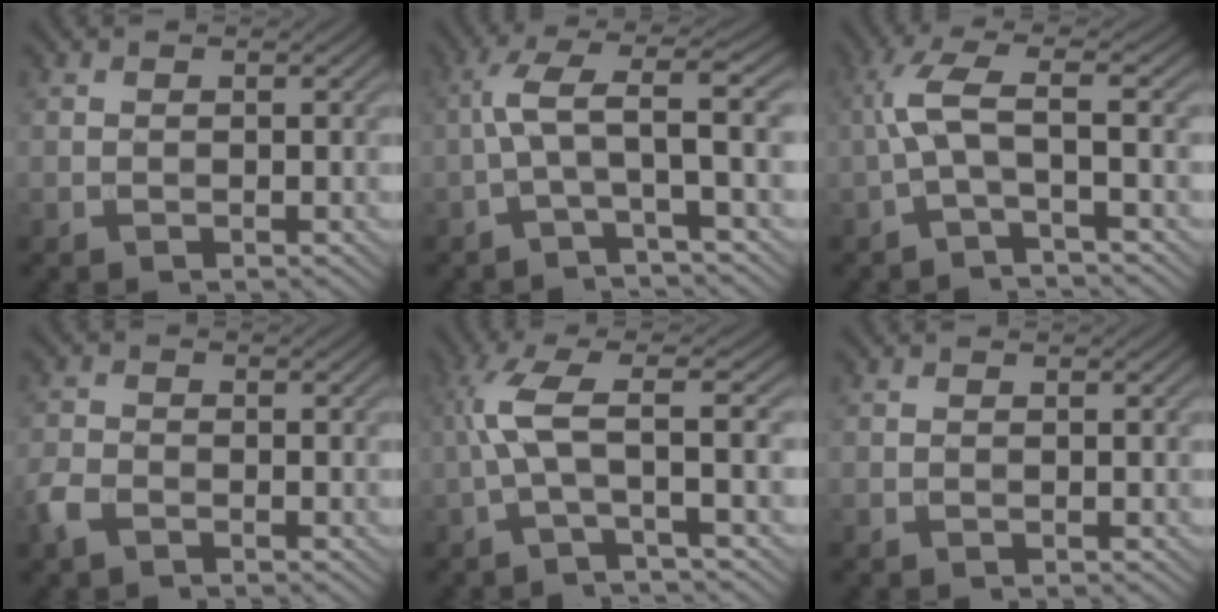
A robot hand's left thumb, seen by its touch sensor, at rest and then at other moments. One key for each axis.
{"total": 6.0, "fx": -0.7, "fy": 0.8, "fz": 5.9, "tx": -0.113, "ty": 0.023, "tz": -0.029}
{"total": 5.2, "fx": -0.9, "fy": 0.8, "fz": 5.0, "tx": -0.110, "ty": 0.019, "tz": -0.031}
{"total": 2.9, "fx": -1.9, "fy": 1.5, "fz": 1.6, "tx": -0.041, "ty": -0.005, "tz": -0.050}
{"total": 6.5, "fx": -0.6, "fy": 0.9, "fz": 6.4, "tx": -0.134, "ty": 0.022, "tz": -0.027}
{"total": 0.0}